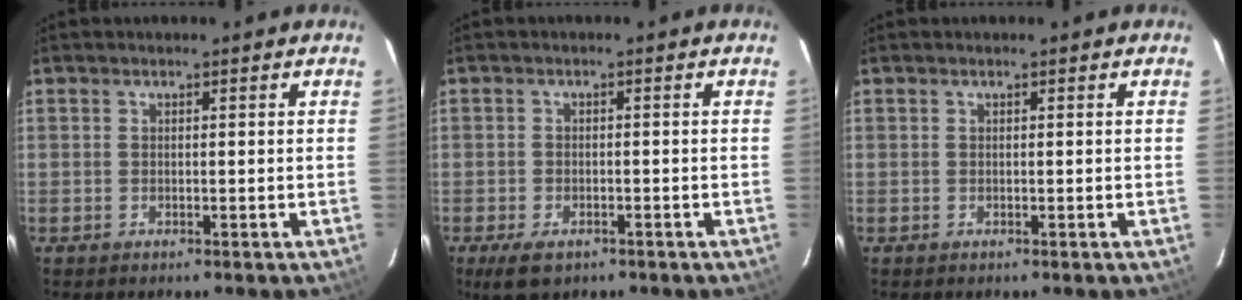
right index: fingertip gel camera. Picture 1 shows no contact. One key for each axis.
{"total": 5.3, "fx": -3.2, "fy": 2.8, "fz": 3.1, "tx": -0.073, "ty": -0.015, "tz": -0.054}
{"total": 0.0}